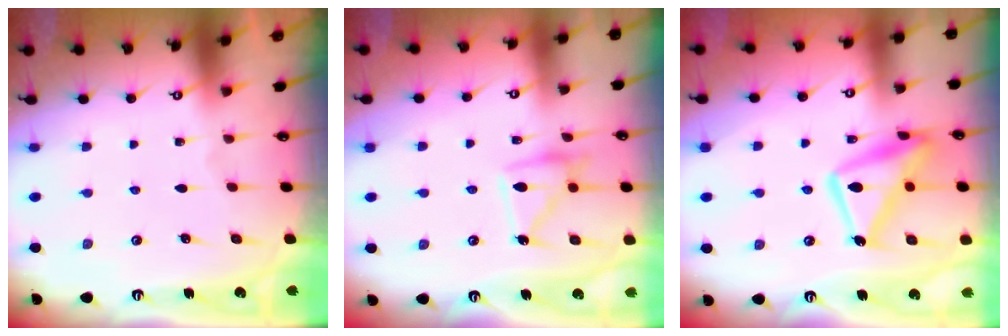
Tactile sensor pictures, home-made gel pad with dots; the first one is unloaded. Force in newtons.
{"total": 12.7, "press": 12.7, "slide": 1.1}
{"total": 15.4, "press": 15.3, "slide": 1.2}